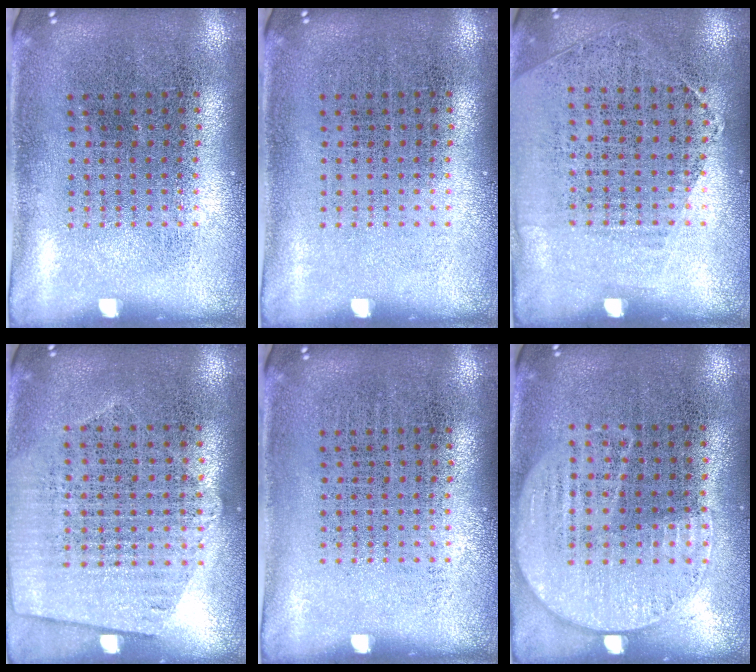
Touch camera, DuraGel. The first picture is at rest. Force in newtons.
{"total": 0.0}
{"total": 1.2, "press": 1.0, "slide": 0.7}
{"total": 1.2, "press": 1.1, "slide": 0.6}
{"total": 0.0}
{"total": 1.0, "press": 0.9, "slide": 0.5}